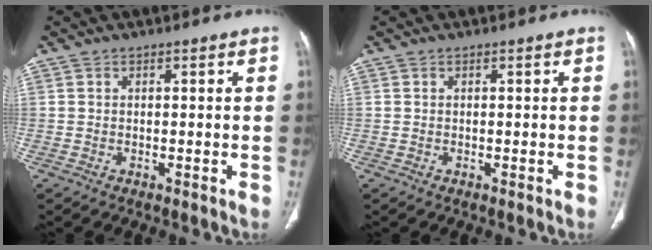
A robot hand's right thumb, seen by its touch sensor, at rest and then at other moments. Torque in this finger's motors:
{"motor_torque": [0.41, 0.13, 0.32, -0.19, 0.03]}